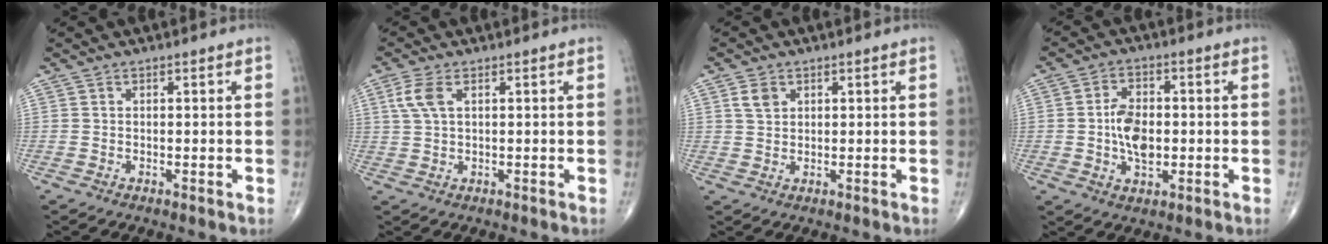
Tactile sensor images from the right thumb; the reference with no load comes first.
{"total": 4.3, "force": [1.5, 2.0, 3.4], "torque": [-0.089, 0.010, 0.033]}
{"total": 2.9, "force": [1.3, 2.0, 1.7], "torque": [-0.027, 0.000, 0.028]}
{"total": 8.0, "force": [-0.4, 4.9, 6.3], "torque": [-0.101, 0.004, -0.009]}